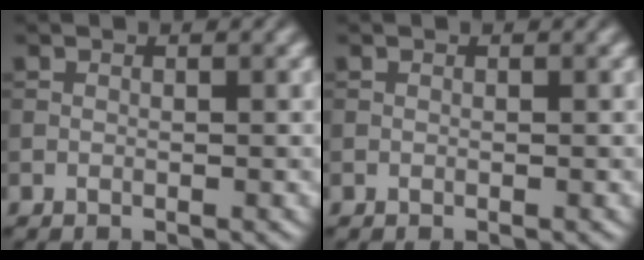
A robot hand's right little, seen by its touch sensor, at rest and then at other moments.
{"total": 0.0}